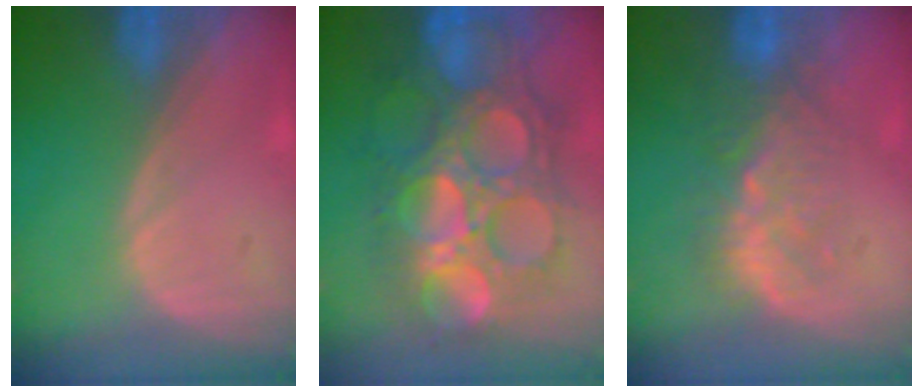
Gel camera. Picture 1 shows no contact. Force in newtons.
{"total": 13.4, "press": 13.3, "slide": 1.5}
{"total": 6.3, "press": 6.1, "slide": 1.8}